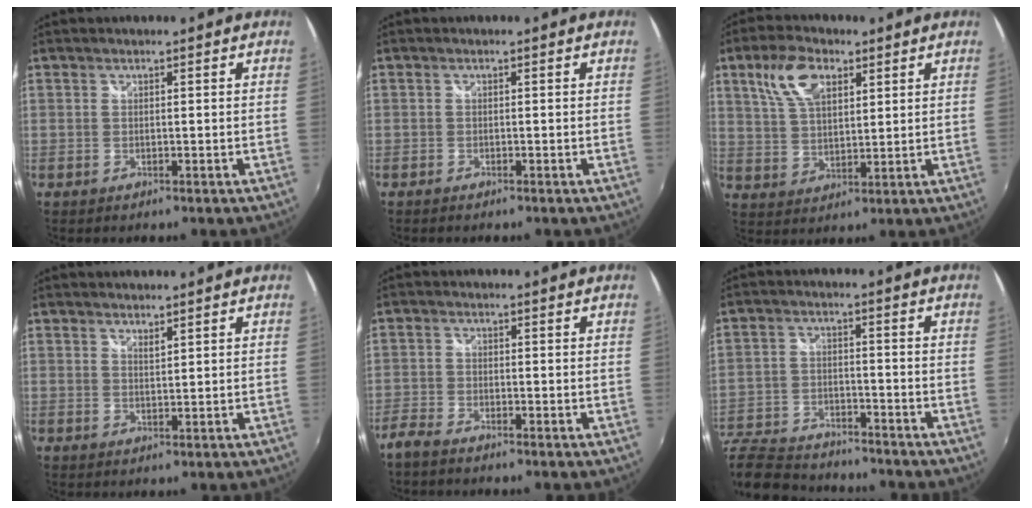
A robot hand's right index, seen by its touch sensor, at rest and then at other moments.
{"total": 0.7, "force": [-0.6, 0.3, 0.3], "torque": [-0.007, -0.002, -0.014]}
{"total": 9.6, "force": [4.7, 5.0, 6.7], "torque": [-0.133, 0.021, 0.093]}
{"total": 1.3, "force": [1.2, 0.3, 0.5], "torque": [-0.007, 0.000, 0.020]}
{"total": 3.8, "force": [-3.3, 1.0, 1.4], "torque": [-0.047, -0.009, -0.072]}
{"total": 18.0, "force": [-14.9, 7.0, 7.2], "torque": [-0.191, -0.013, -0.252]}